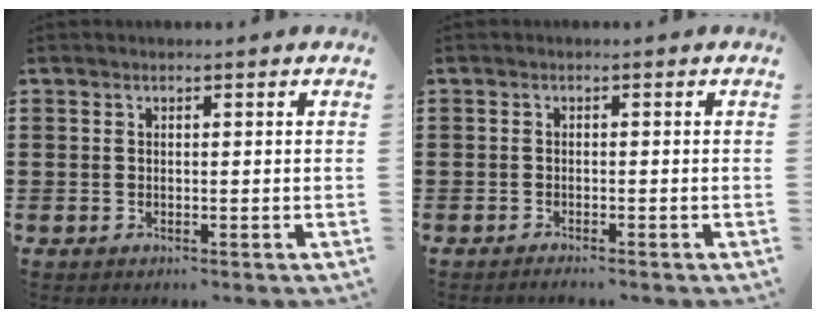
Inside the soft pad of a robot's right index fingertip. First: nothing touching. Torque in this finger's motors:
{"motor_torque": [-0.74, 0.80, 0.04, 0.02]}